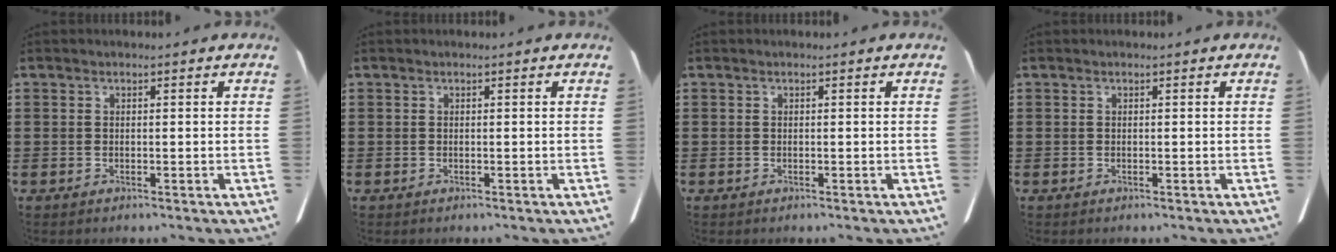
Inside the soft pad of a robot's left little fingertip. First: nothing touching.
{"total": 0.0}
{"total": 0.0}
{"total": 0.0}